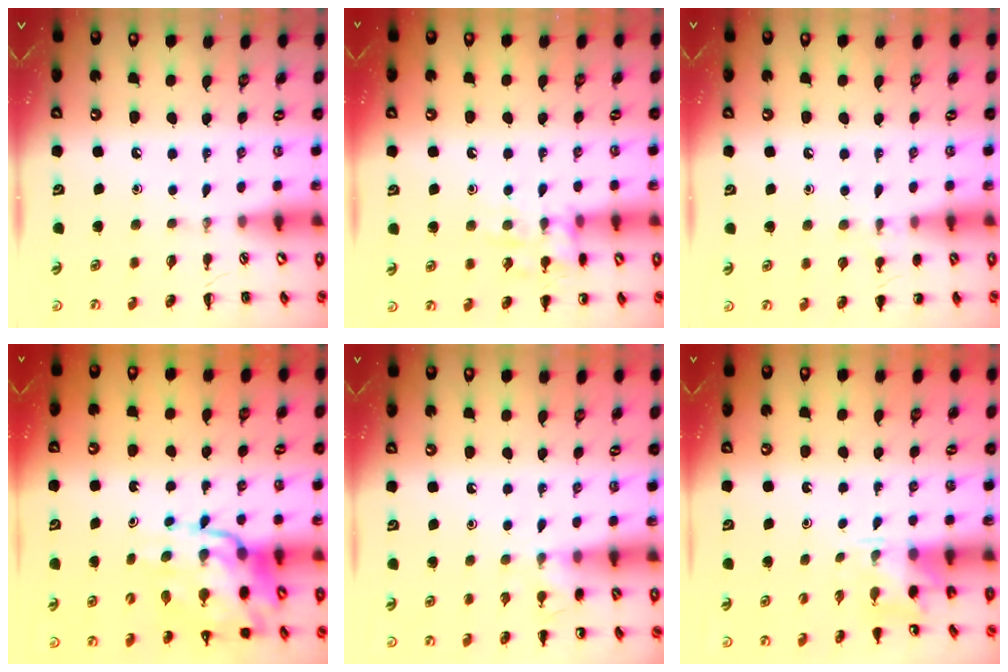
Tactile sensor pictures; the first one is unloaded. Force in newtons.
{"total": 10.9, "press": 10.8, "slide": 1.1}
{"total": 6.6, "press": 6.4, "slide": 1.9}
{"total": 13.8, "press": 13.2, "slide": 4.0}
{"total": 5.8, "press": 5.5, "slide": 1.9}
{"total": 2.6, "press": 2.5, "slide": 0.9}